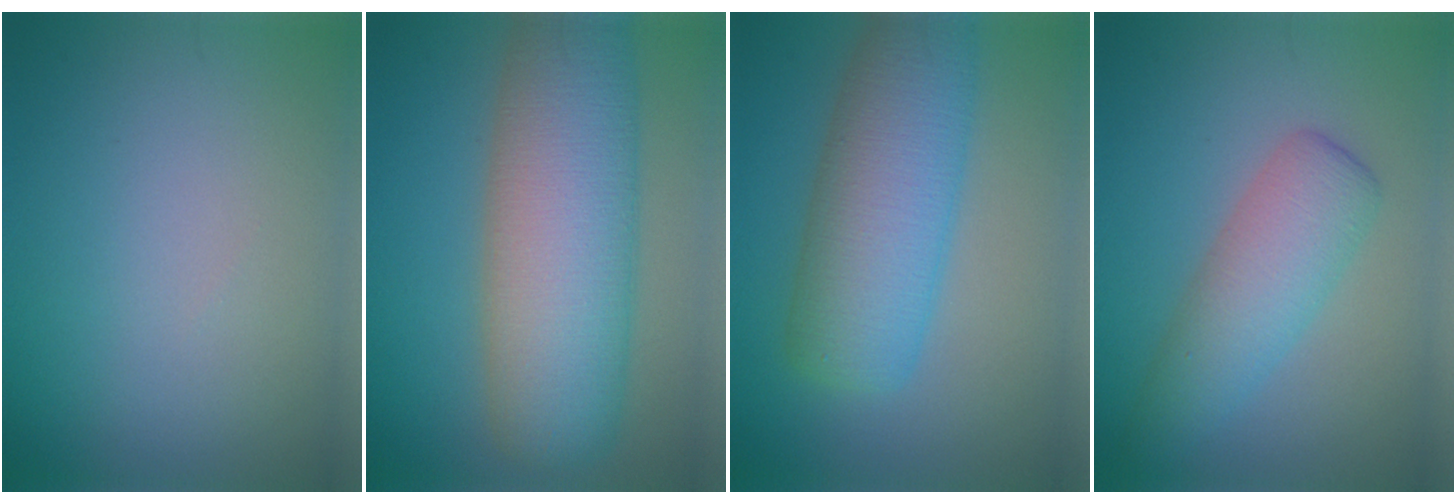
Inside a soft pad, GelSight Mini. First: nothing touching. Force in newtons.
{"total": 11.7, "press": 11.7, "slide": 0.5}
{"total": 8.4, "press": 8.4, "slide": 0.3}
{"total": 4.8, "press": 4.8, "slide": 0.1}